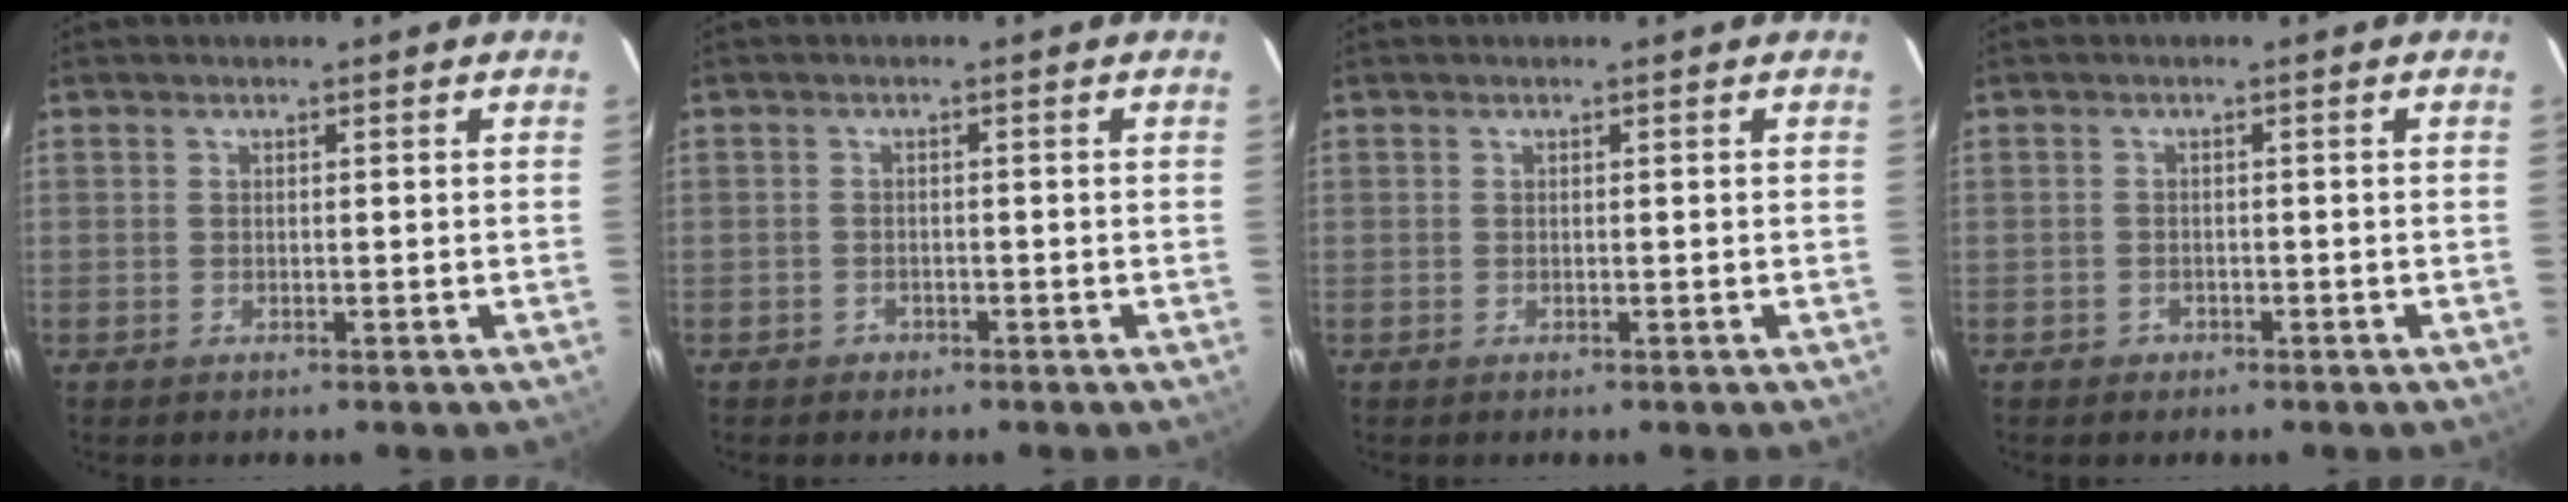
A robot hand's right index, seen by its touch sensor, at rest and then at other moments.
{"total": 1.7, "force": [-1.1, 1.3, 0.1], "torque": [-0.005, 0.004, -0.015]}
{"total": 0.0}
{"total": 1.6, "force": [-1.0, 1.3, 0.1], "torque": [-0.004, 0.004, -0.013]}